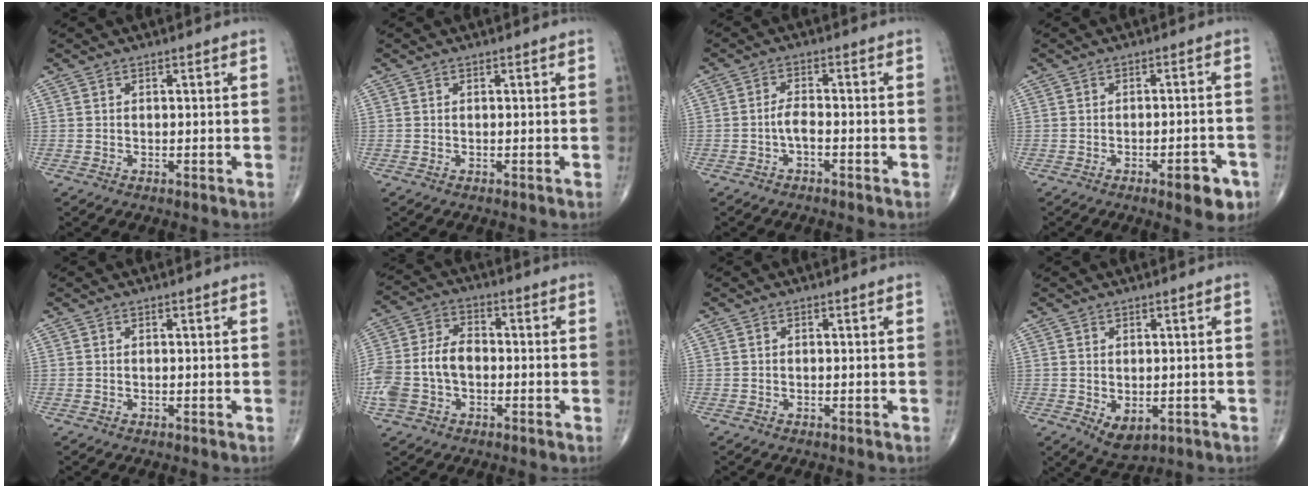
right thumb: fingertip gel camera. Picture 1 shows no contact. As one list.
[{"total": 0.0}, {"total": 2.7, "force": [-1.1, 1.1, 2.1], "torque": [-0.039, 0.014, -0.024]}, {"total": 6.5, "force": [-3.4, 2.3, 5.1], "torque": [-0.051, 0.017, -0.039]}, {"total": 0.0}, {"total": 12.0, "force": [-2.1, 8.1, 8.6], "torque": [-0.184, 0.035, -0.045]}, {"total": 0.0}, {"total": 4.9, "force": [-1.1, 3.1, 3.6], "torque": [-0.053, -0.008, -0.002]}]